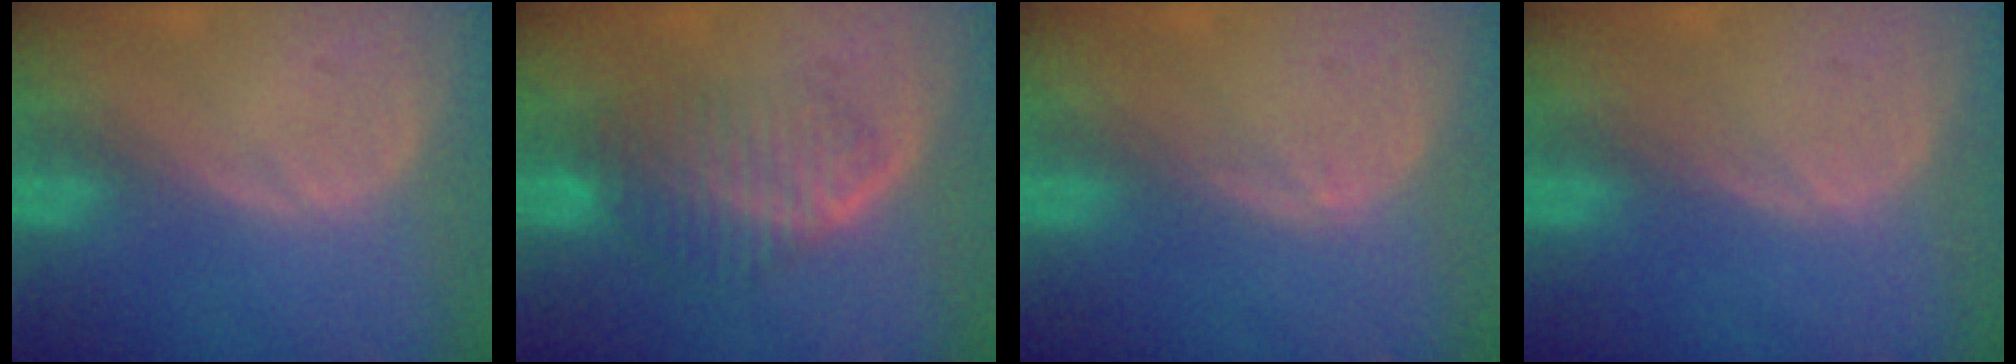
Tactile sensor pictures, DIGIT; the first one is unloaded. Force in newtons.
{"total": 6.6, "press": 6.4, "slide": 1.7}
{"total": 0.8, "press": 0.7, "slide": 0.1}
{"total": 0.0}